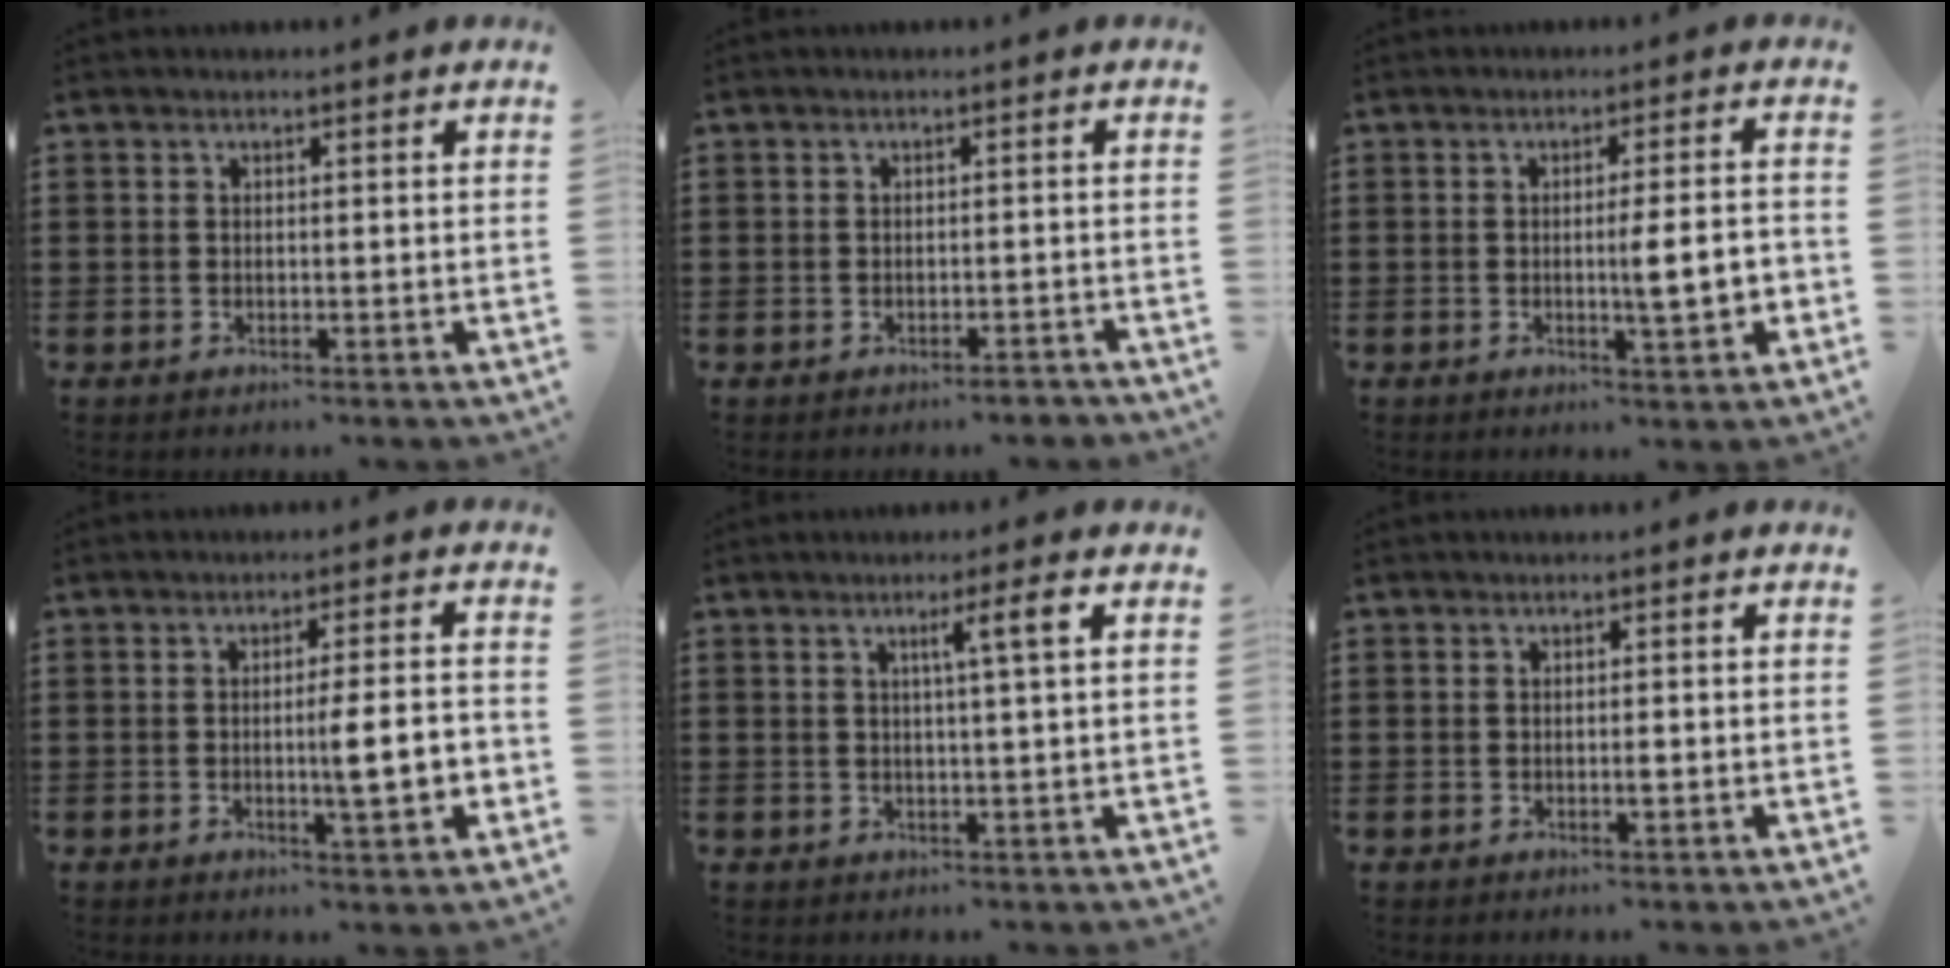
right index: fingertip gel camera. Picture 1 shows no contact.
{"total": 1.6, "force": [-1.5, 0.5, 0.2], "torque": [-0.009, 0.001, -0.032]}
{"total": 6.0, "force": [-0.9, 0.7, 5.9], "torque": [-0.083, -0.013, -0.020]}
{"total": 6.9, "force": [-1.2, 0.7, 6.7], "torque": [-0.095, -0.012, -0.025]}
{"total": 3.7, "force": [1.0, -0.5, 3.6], "torque": [-0.068, -0.004, 0.011]}
{"total": 1.0, "force": [-0.2, 0.2, 0.9], "torque": [-0.017, -0.005, -0.003]}